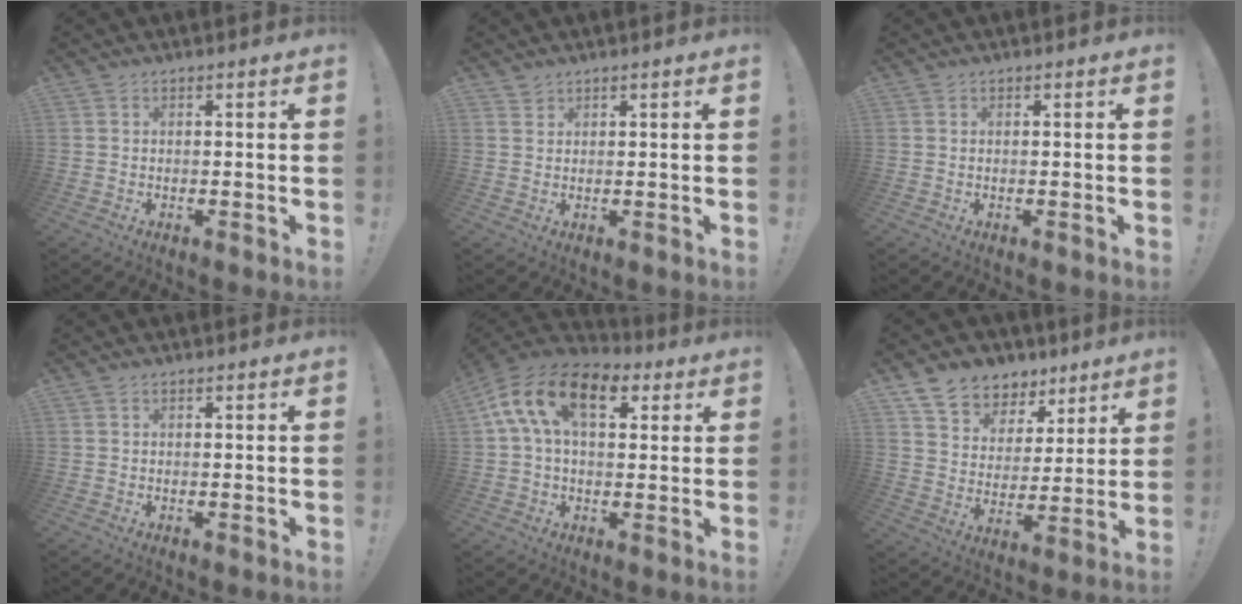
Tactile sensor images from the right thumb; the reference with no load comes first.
{"total": 1.6, "force": [1.5, 0.7, 0.2], "torque": [0.003, -0.010, 0.027]}
{"total": 0.0}
{"total": 0.0}
{"total": 16.9, "force": [5.8, 9.7, 12.5], "torque": [-0.217, -0.003, 0.101]}
{"total": 9.1, "force": [6.7, 5.9, 1.7], "torque": [-0.037, -0.053, 0.131]}